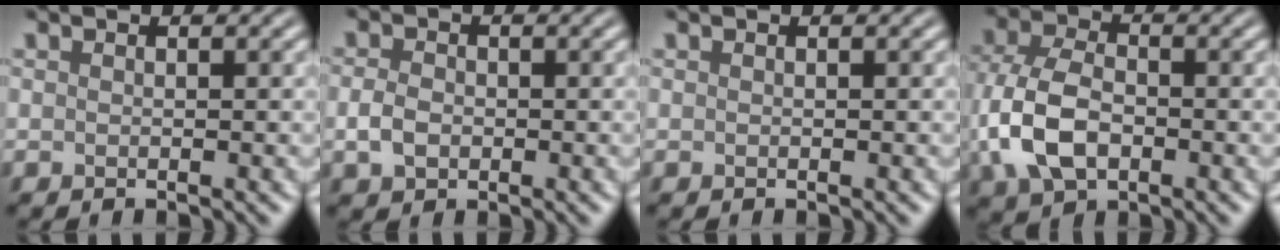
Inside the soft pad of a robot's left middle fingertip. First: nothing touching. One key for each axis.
{"total": 2.3, "fx": -0.4, "fy": 1.8, "fz": 1.4, "tx": -0.030, "ty": -0.002, "tz": -0.013}
{"total": 0.0}
{"total": 7.4, "fx": -1.8, "fy": 4.8, "fz": 5.3, "tx": -0.130, "ty": -0.002, "tz": -0.044}